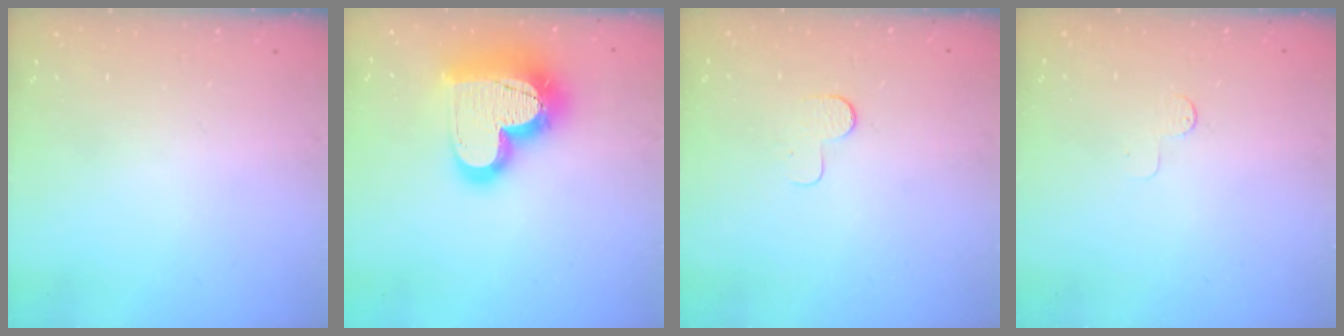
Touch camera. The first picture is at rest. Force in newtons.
{"total": 24.6, "press": 24.5, "slide": 1.8}
{"total": 3.5, "press": 3.5, "slide": 0.4}
{"total": 2.7, "press": 2.7, "slide": 0.2}